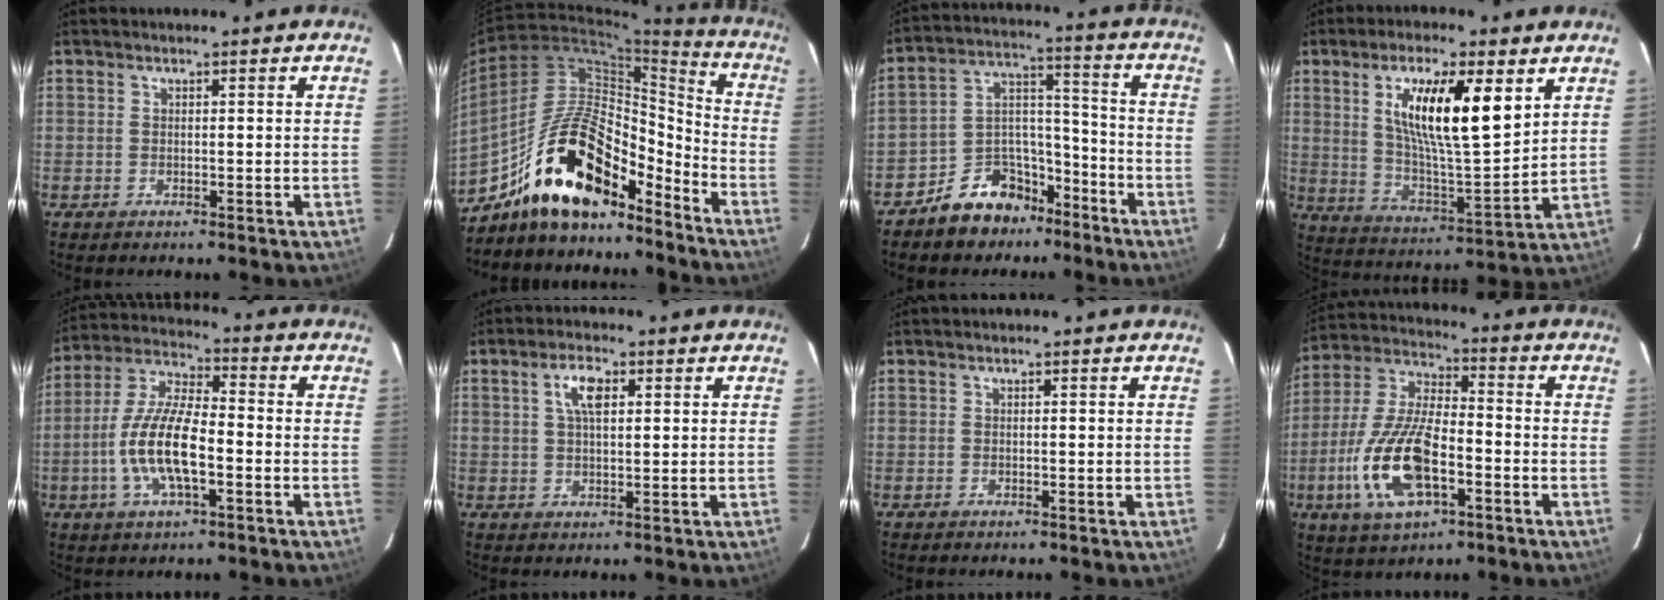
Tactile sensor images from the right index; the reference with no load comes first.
{"total": 18.8, "force": [-14.0, 7.1, 10.5], "torque": [-0.190, 0.026, -0.242]}
{"total": 11.5, "force": [-8.3, 7.2, 3.4], "torque": [-0.061, 0.063, -0.127]}
{"total": 16.4, "force": [6.6, 4.0, 14.5], "torque": [-0.249, -0.001, 0.118]}
{"total": 13.3, "force": [-3.6, 4.3, 12.0], "torque": [-0.249, 0.002, -0.070]}
{"total": 4.9, "force": [1.7, 2.0, 4.1], "torque": [-0.074, 0.010, 0.032]}
{"total": 0.0}
{"total": 17.1, "force": [-5.8, 7.0, 14.4], "torque": [-0.314, -0.008, -0.107]}